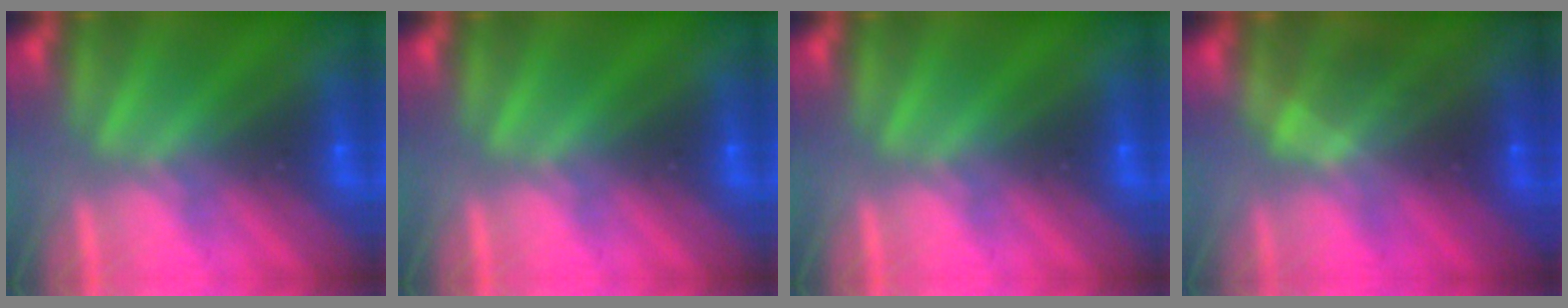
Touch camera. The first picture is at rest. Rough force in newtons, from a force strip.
{"total": 0.0}
{"total": 0.0}
{"total": 1.7}